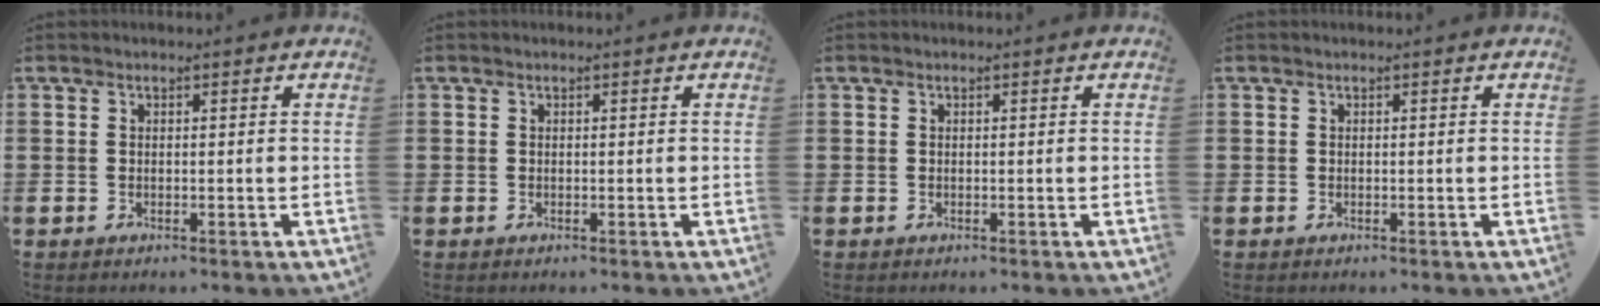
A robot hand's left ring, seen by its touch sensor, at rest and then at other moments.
{"total": 0.0}
{"total": 0.0}
{"total": 0.0}